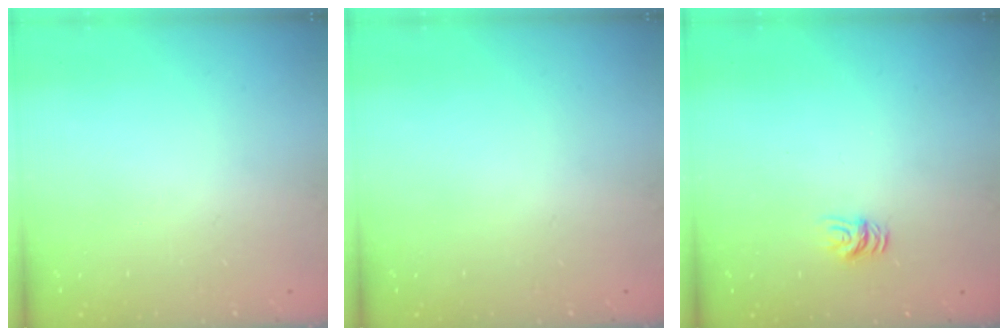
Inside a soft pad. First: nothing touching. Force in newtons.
{"total": 0.0}
{"total": 6.2, "press": 6.2, "slide": 0.3}